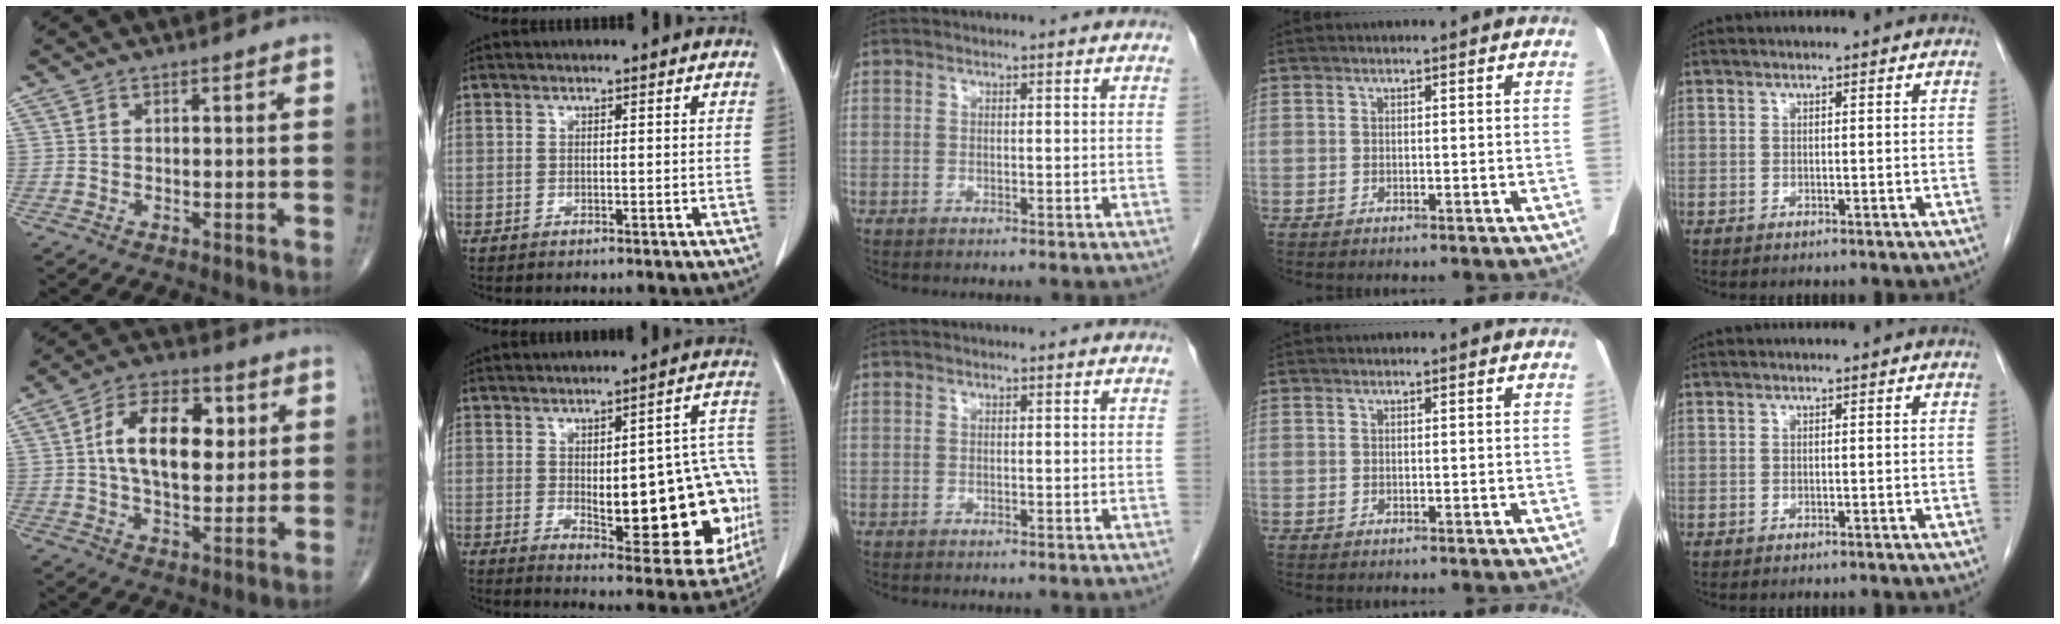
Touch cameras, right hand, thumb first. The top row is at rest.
{"thumb": {"total": 14.6, "force": [2.6, 8.2, 11.9], "torque": [-0.173, 0.005, 0.038]}, "index": {"total": 21.7, "force": [-2.6, 7.0, 20.3], "torque": [-0.183, 0.026, -0.003]}}